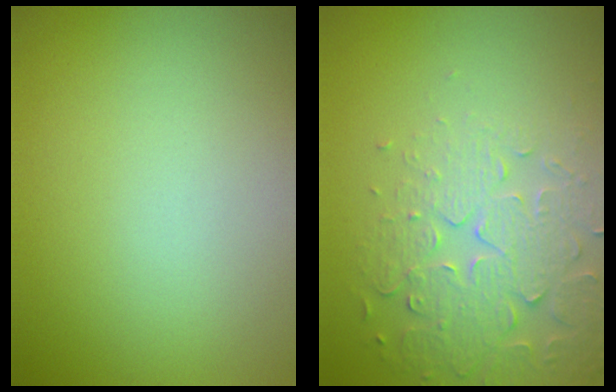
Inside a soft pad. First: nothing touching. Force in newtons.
{"total": 5.0, "press": 4.1, "slide": 2.9}